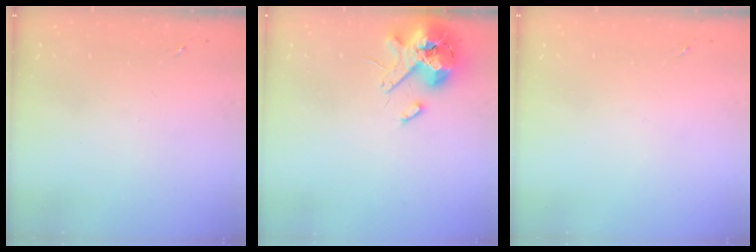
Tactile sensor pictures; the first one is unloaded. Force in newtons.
{"total": 13.2, "press": 13.0, "slide": 2.2}
{"total": 0.0}